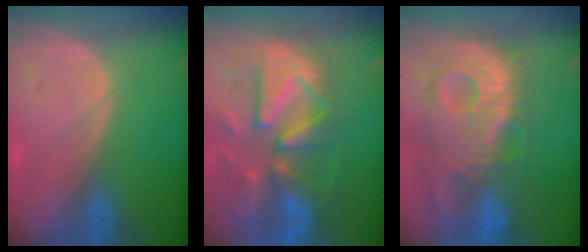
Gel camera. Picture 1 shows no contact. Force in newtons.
{"total": 12.5, "press": 10.8, "slide": 6.2}
{"total": 13.6, "press": 11.8, "slide": 6.8}